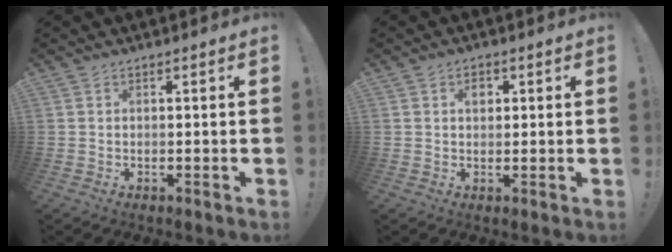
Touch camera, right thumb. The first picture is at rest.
{"total": 2.5, "force": [0.9, 1.8, 1.5], "torque": [-0.010, -0.002, 0.010]}